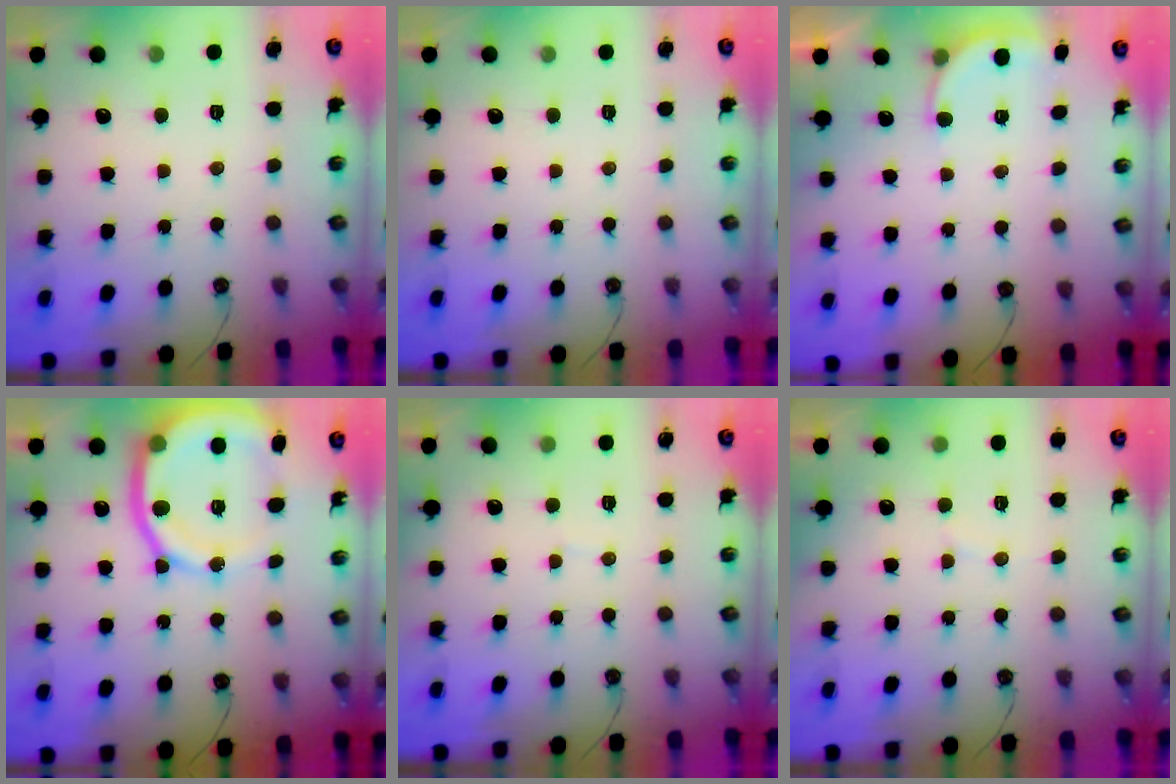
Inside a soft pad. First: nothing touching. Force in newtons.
{"total": 0.0}
{"total": 3.0, "press": 2.9, "slide": 0.7}
{"total": 16.3, "press": 16.1, "slide": 2.6}
{"total": 2.6, "press": 2.6, "slide": 0.3}
{"total": 2.9, "press": 2.6, "slide": 1.2}